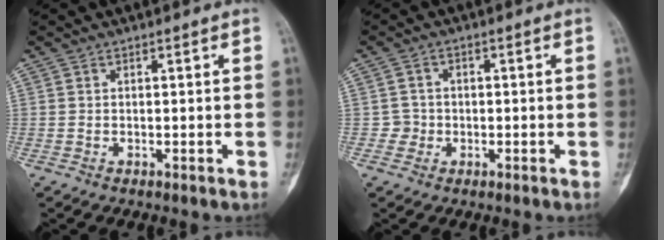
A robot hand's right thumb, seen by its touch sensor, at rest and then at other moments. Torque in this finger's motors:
{"motor_torque": [0.46, 0.14, -0.27, 0.21, -0.13]}